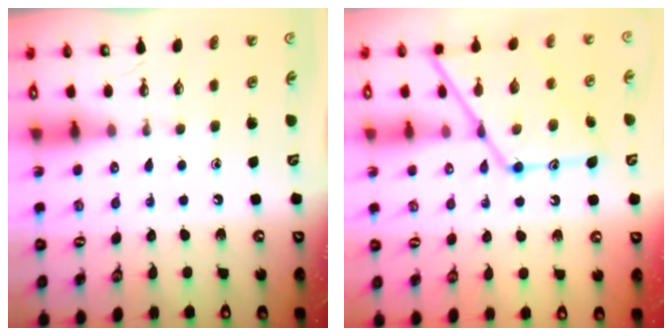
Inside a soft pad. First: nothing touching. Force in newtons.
{"total": 17.0, "press": 16.9, "slide": 1.6}